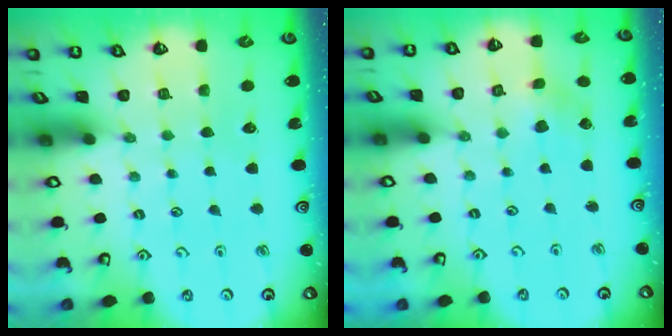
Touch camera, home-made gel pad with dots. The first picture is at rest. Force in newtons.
{"total": 2.9, "press": 2.9, "slide": 0.1}